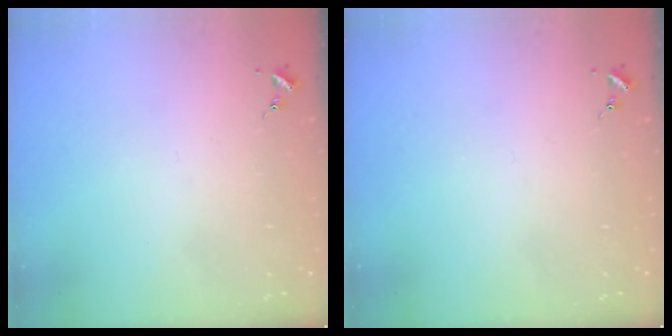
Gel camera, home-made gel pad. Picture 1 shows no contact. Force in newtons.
{"total": 0.0}